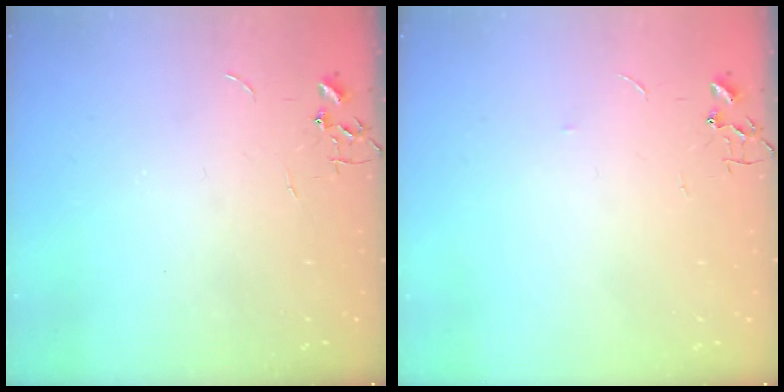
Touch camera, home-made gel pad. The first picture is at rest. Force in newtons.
{"total": 2.6, "press": 2.5, "slide": 0.4}